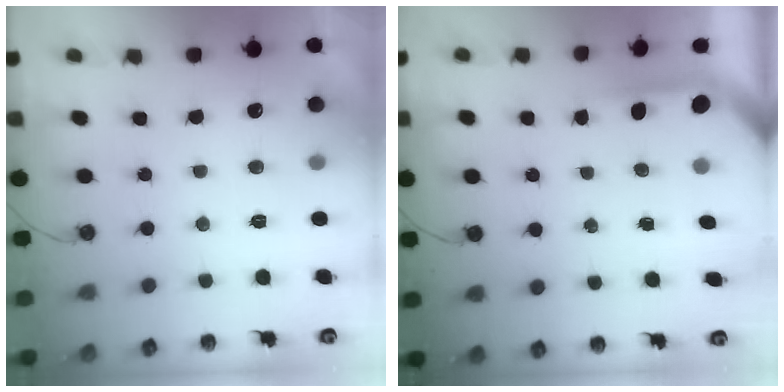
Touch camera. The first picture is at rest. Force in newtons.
{"total": 3.6, "press": 3.6, "slide": 0.3}